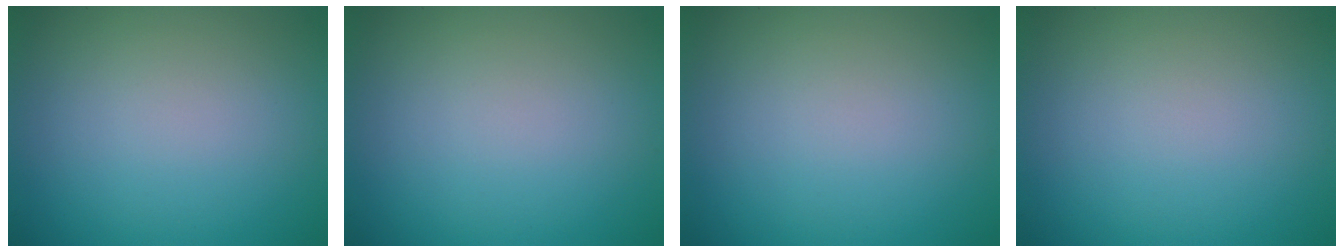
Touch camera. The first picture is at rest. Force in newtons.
{"total": 0.0}
{"total": 0.0}
{"total": 0.0}